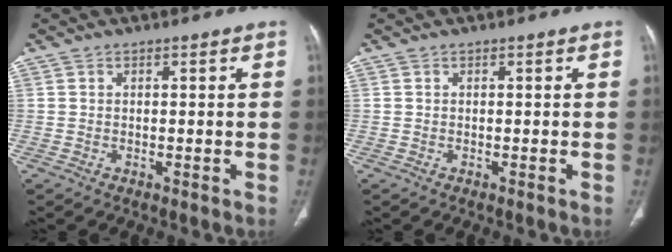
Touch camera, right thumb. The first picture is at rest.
{"total": 0.0}